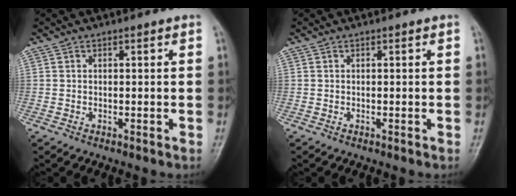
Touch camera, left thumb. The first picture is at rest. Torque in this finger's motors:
{"motor_torque": [0.00, 0.00, -0.01, 0.01, 0.00]}